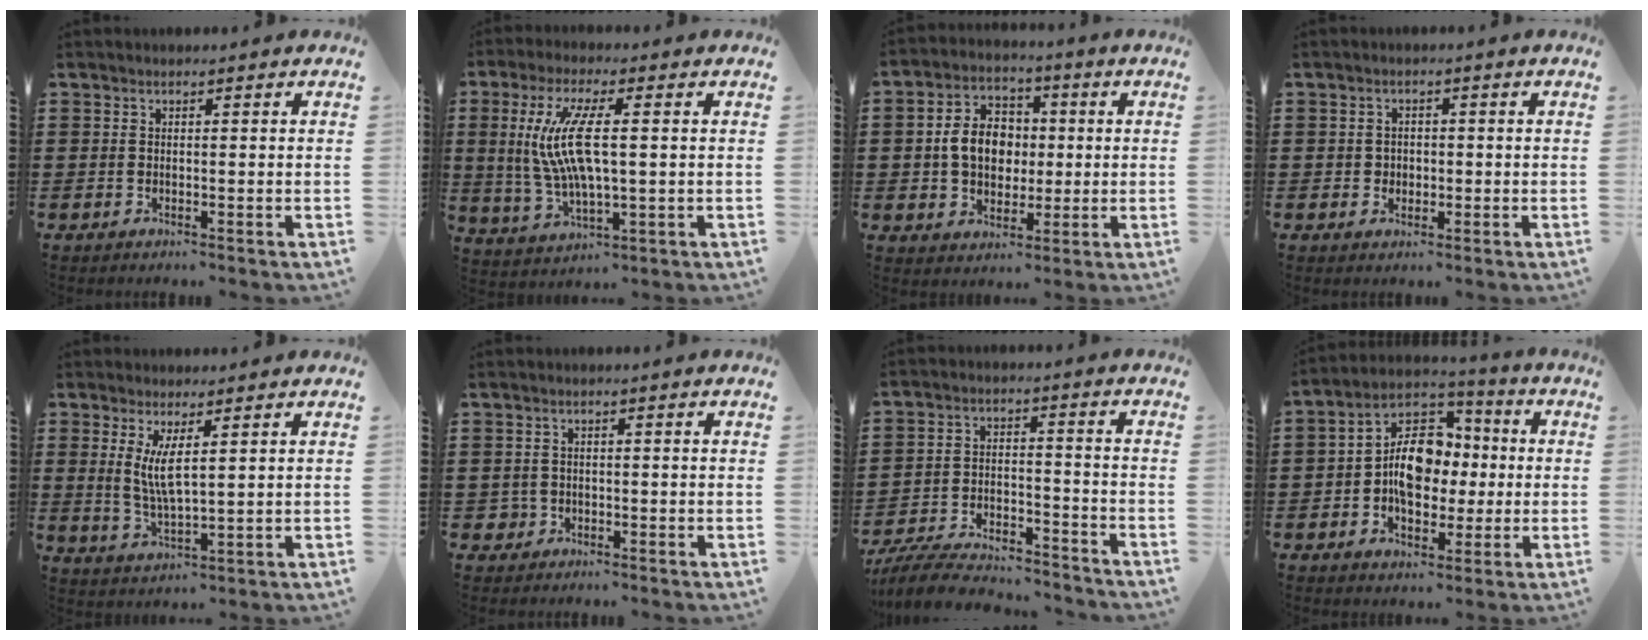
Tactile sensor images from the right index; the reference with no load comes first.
{"total": 10.3, "force": [1.1, 2.8, 9.8], "torque": [-0.224, -0.013, 0.009]}
{"total": 8.0, "force": [0.0, 6.2, 5.1], "torque": [-0.116, 0.013, -0.006]}
{"total": 1.6, "force": [-0.2, 1.5, 0.4], "torque": [-0.014, 0.005, -0.005]}
{"total": 5.2, "force": [1.7, 1.5, 4.7], "torque": [-0.103, -0.003, 0.028]}
{"total": 1.5, "force": [-0.6, 1.3, 0.2], "torque": [-0.010, 0.001, -0.016]}
{"total": 7.5, "force": [-7.2, 1.0, 2.0], "torque": [-0.042, 0.013, -0.139]}
{"total": 10.4, "force": [-0.5, 7.2, 7.4], "torque": [-0.151, 0.014, -0.014]}